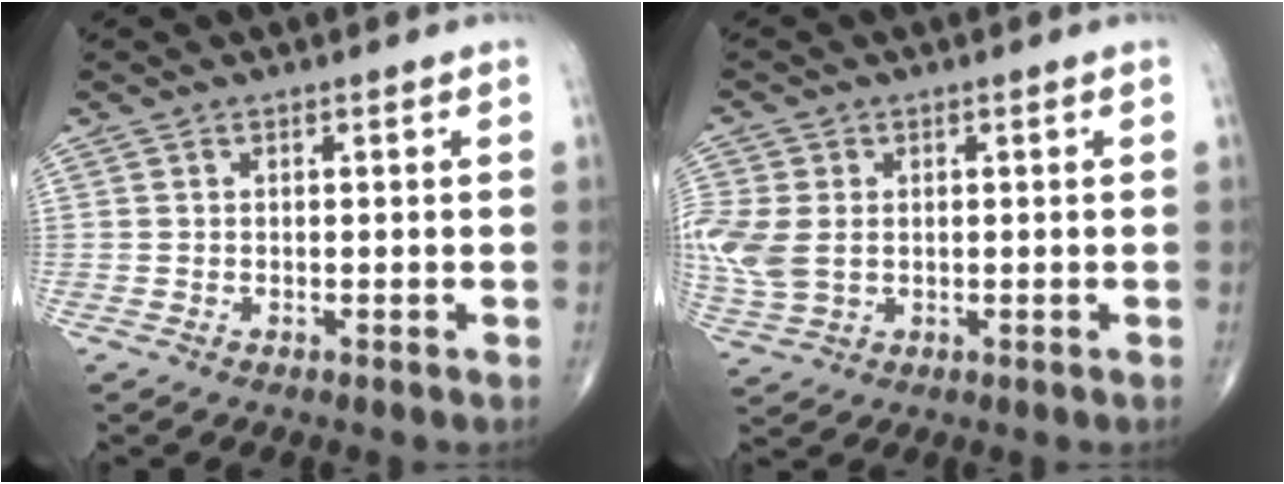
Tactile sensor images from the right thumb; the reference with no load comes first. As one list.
[{"total": 9.4, "force": [0.1, 6.8, 6.5], "torque": [-0.174, 0.000, 0.011]}]